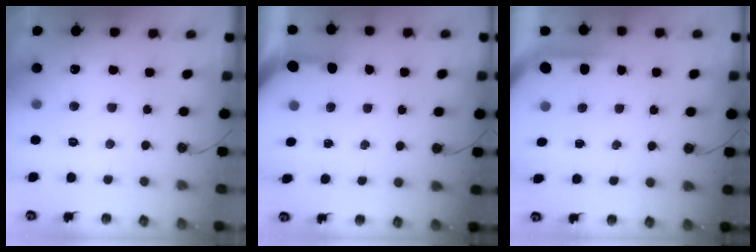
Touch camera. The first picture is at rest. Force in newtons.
{"total": 3.3, "press": 3.3, "slide": 0.4}
{"total": 3.7, "press": 3.7, "slide": 0.3}